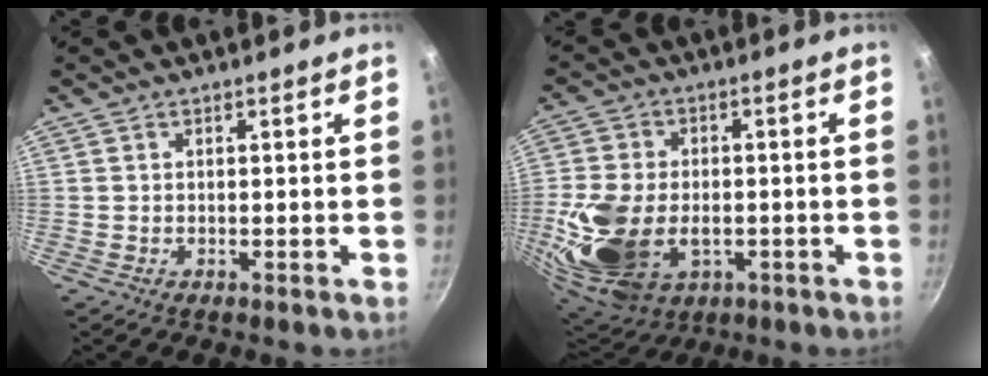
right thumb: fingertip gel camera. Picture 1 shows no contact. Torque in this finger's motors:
{"motor_torque": [2.44, 2.32, 1.45, -1.25, 0.68]}